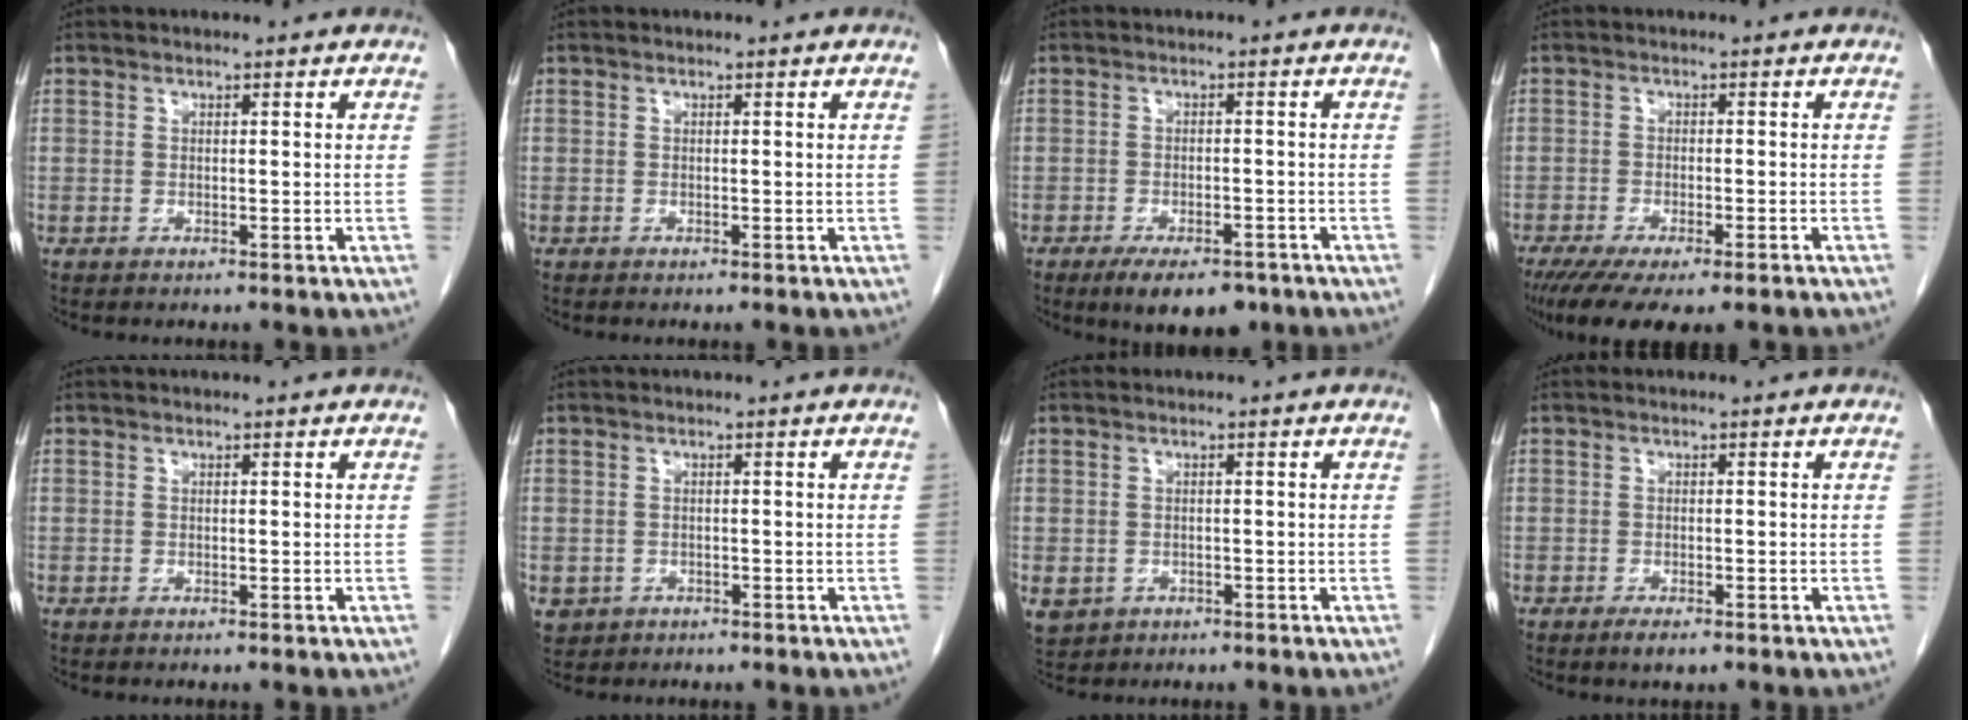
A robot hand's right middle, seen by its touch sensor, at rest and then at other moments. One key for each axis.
{"total": 0.0}
{"total": 7.8, "fx": -5.6, "fy": 3.1, "fz": 4.5, "tx": -0.064, "ty": -0.004, "tz": -0.083}
{"total": 11.6, "fx": -8.8, "fy": 2.5, "fz": 7.2, "tx": -0.110, "ty": -0.019, "tz": -0.132}
{"total": 0.0}
{"total": 2.9, "fx": -1.3, "fy": 2.6, "fz": 0.4, "tx": -0.005, "ty": 0.003, "tz": -0.019}
{"total": 5.0, "fx": -2.1, "fy": 4.3, "fz": 1.4, "tx": -0.033, "ty": -0.002, "tz": -0.028}
{"total": 1.8, "fx": -1.2, "fy": 0.5, "fz": 1.3, "tx": -0.024, "ty": -0.003, "tz": -0.017}